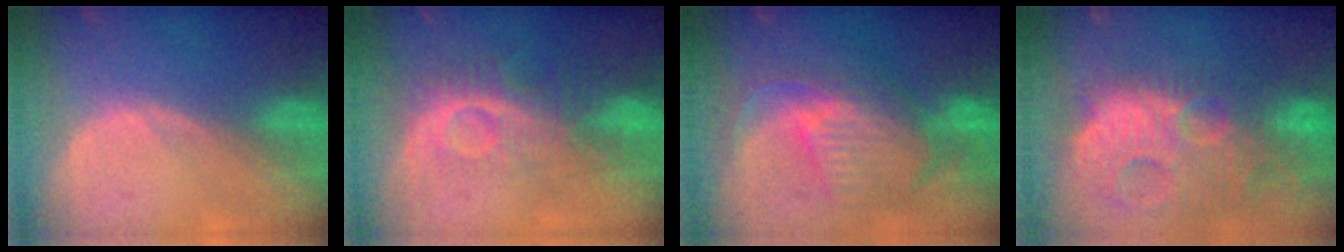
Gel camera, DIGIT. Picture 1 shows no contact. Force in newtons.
{"total": 9.4, "press": 8.2, "slide": 4.5}
{"total": 10.8, "press": 9.5, "slide": 5.2}
{"total": 14.8, "press": 12.8, "slide": 7.4}